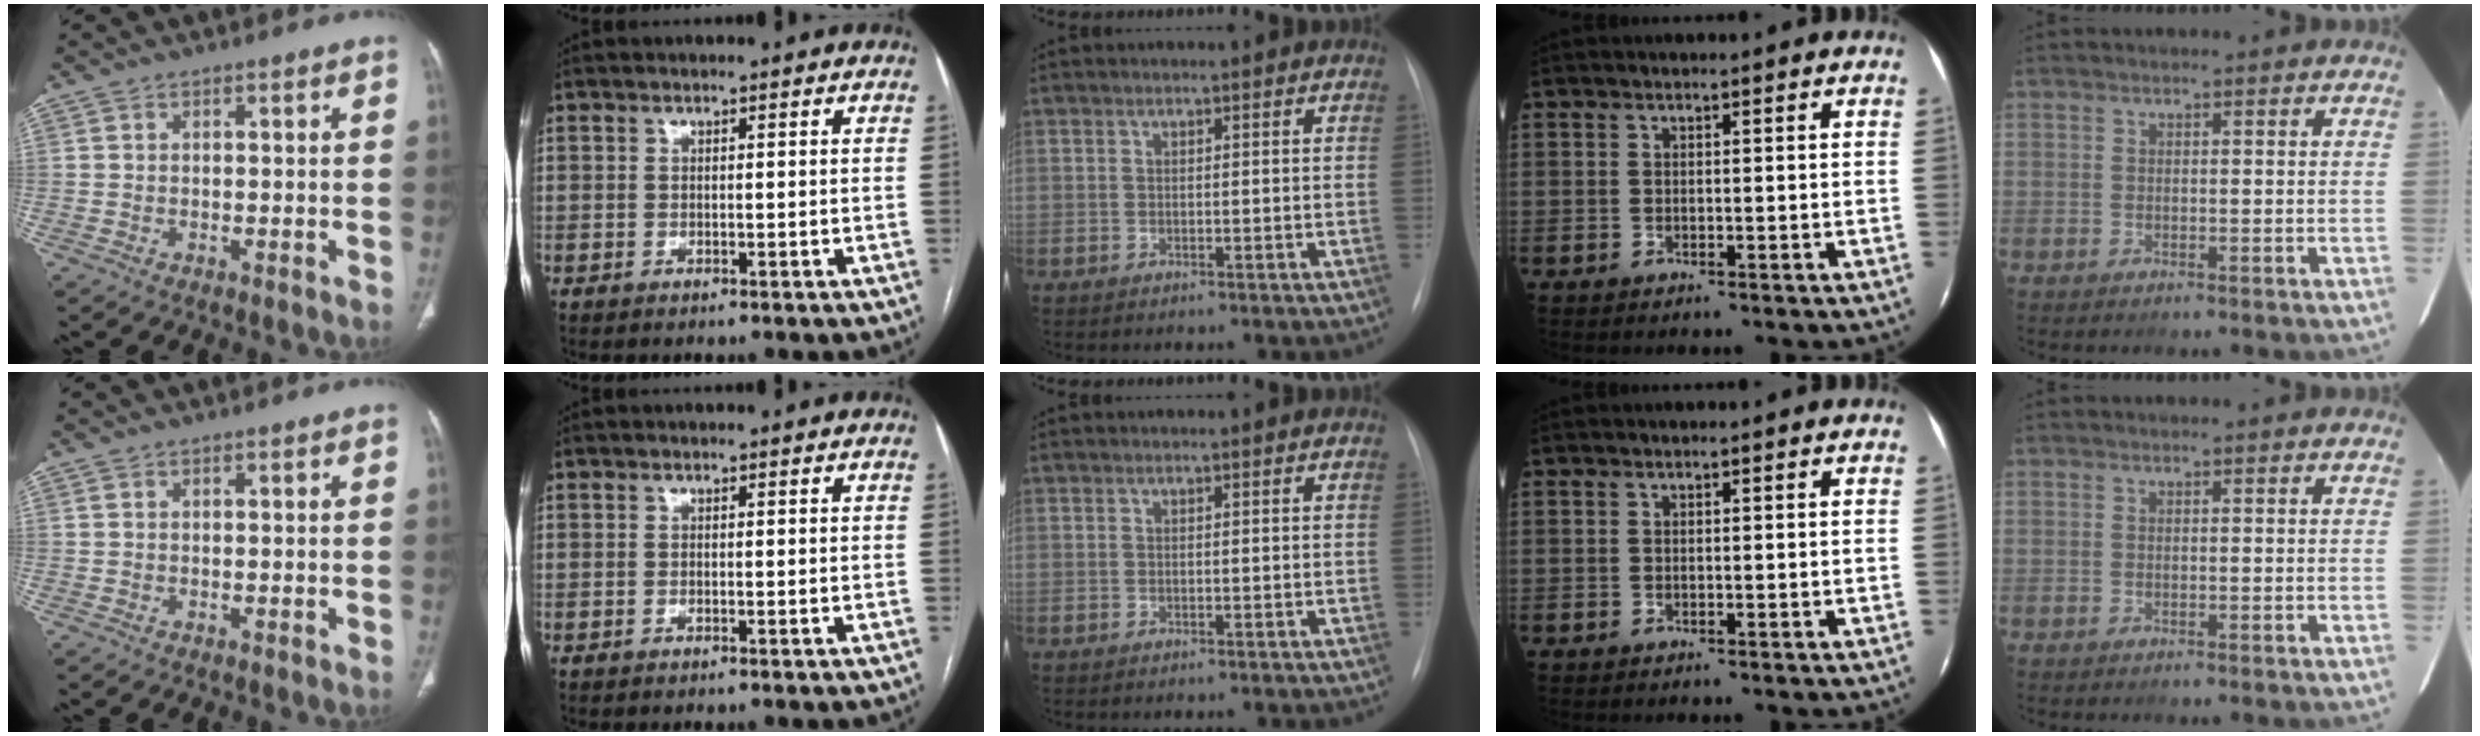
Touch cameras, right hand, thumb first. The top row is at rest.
{}